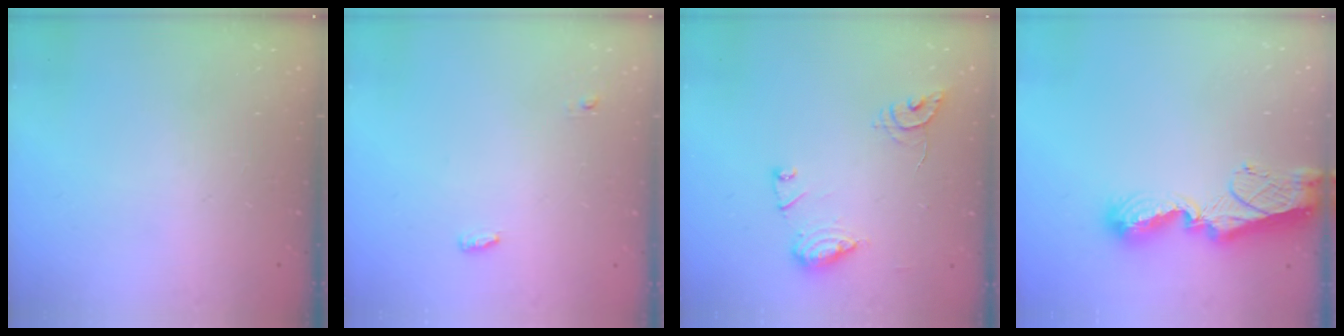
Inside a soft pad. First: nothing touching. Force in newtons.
{"total": 3.5, "press": 3.4, "slide": 1.0}
{"total": 10.8, "press": 10.8, "slide": 0.5}
{"total": 11.7, "press": 11.6, "slide": 1.1}